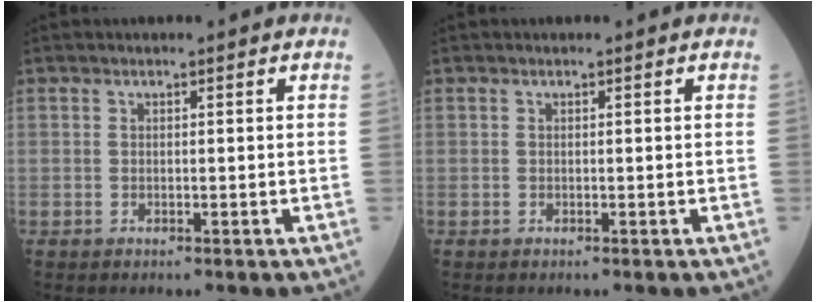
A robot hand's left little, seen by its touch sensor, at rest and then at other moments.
{"total": 0.0}